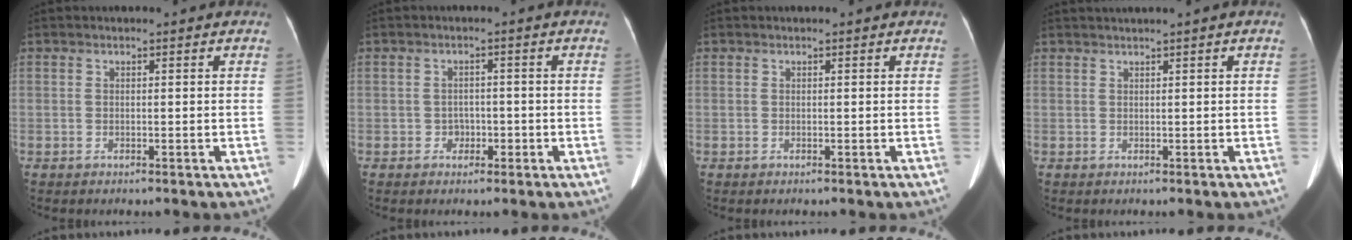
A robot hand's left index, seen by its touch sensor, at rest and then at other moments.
{"total": 1.9, "force": [-0.8, 1.6, 0.8], "torque": [-0.009, 0.005, -0.011]}
{"total": 0.0}
{"total": 1.2, "force": [0.7, -0.3, 0.9], "torque": [-0.021, 0.011, 0.021]}